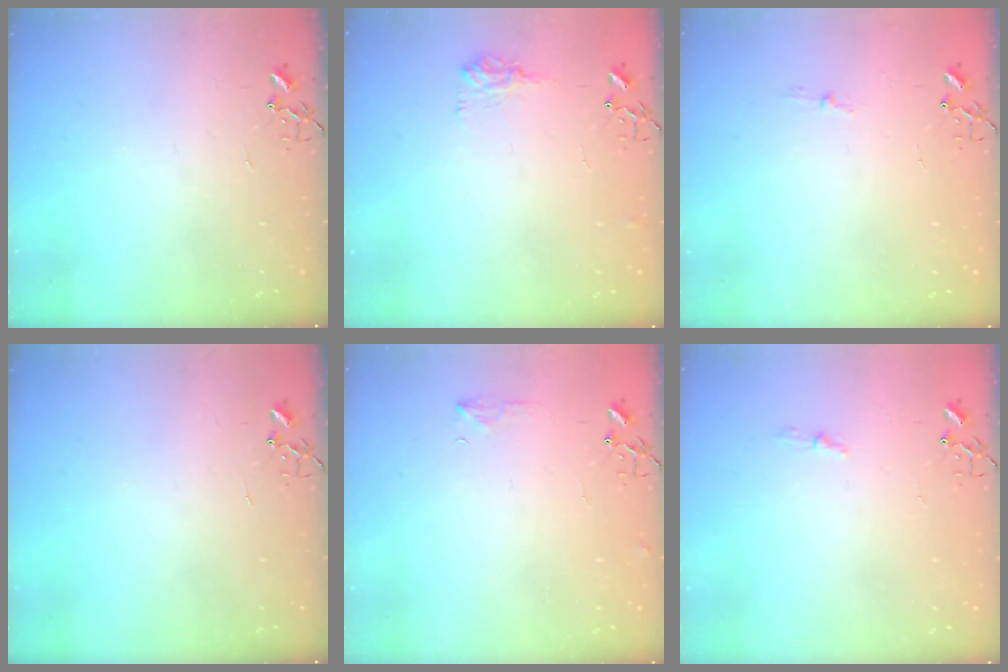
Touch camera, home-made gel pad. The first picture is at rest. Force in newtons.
{"total": 9.0, "press": 9.0, "slide": 0.5}
{"total": 3.3, "press": 3.3, "slide": 0.5}
{"total": 0.0}
{"total": 6.1, "press": 6.0, "slide": 0.9}
{"total": 3.9, "press": 3.8, "slide": 0.4}